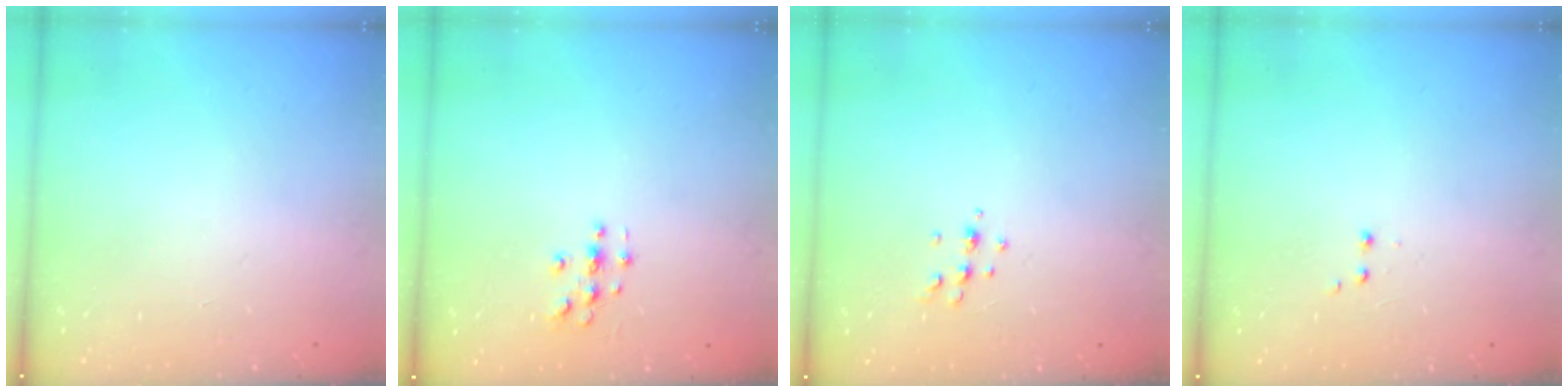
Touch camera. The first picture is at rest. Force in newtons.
{"total": 2.8, "press": 2.8, "slide": 0.3}
{"total": 4.9, "press": 4.8, "slide": 1.1}
{"total": 1.9, "press": 1.8, "slide": 0.5}